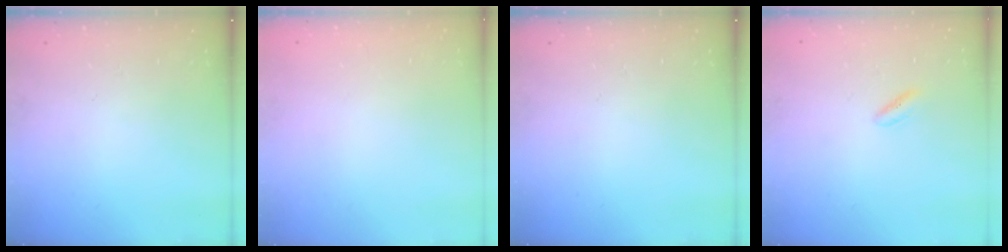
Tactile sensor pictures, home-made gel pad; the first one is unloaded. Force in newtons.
{"total": 2.1, "press": 2.1, "slide": 0.1}
{"total": 0.0}
{"total": 2.4, "press": 2.2, "slide": 1.0}